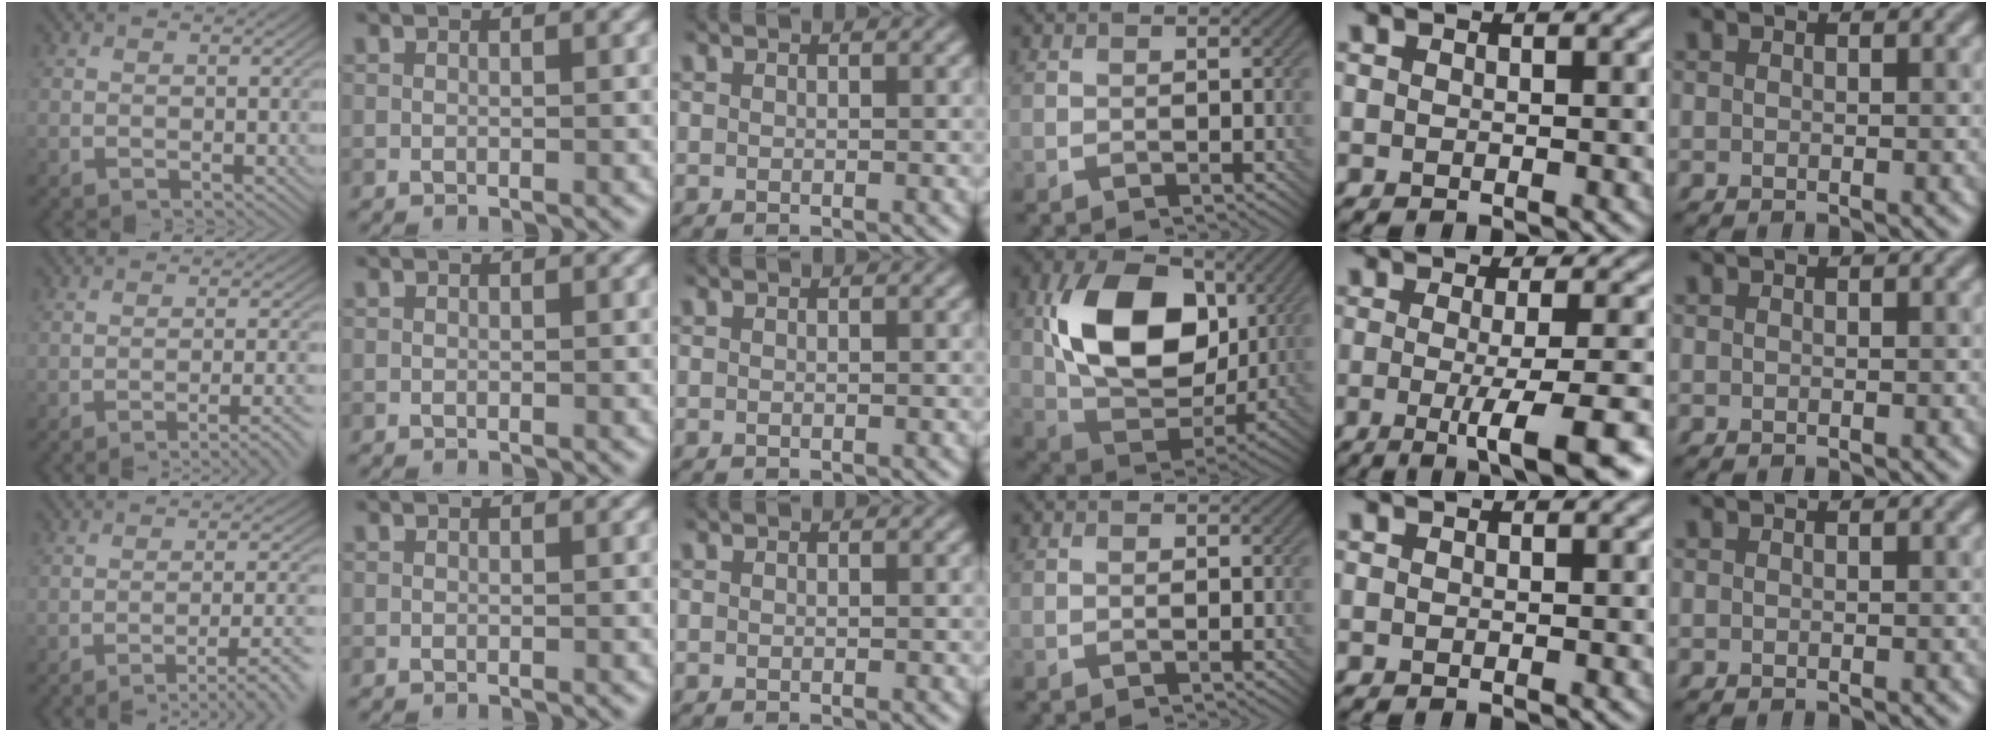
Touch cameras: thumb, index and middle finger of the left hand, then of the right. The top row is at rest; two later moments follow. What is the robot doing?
{"motion": "screw", "object": "bottle cap"}